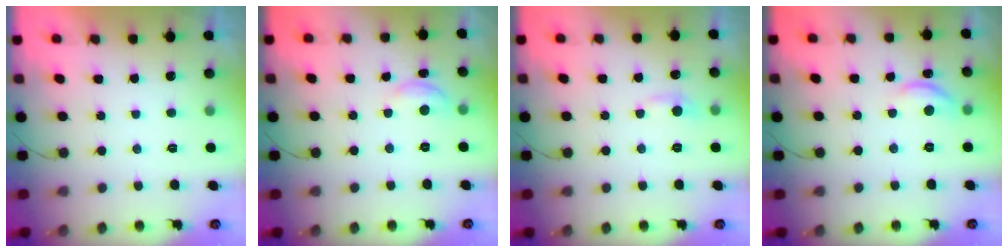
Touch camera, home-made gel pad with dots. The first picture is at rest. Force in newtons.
{"total": 6.4, "press": 6.4, "slide": 0.5}
{"total": 4.3, "press": 4.3, "slide": 0.6}
{"total": 10.1, "press": 10.0, "slide": 0.8}